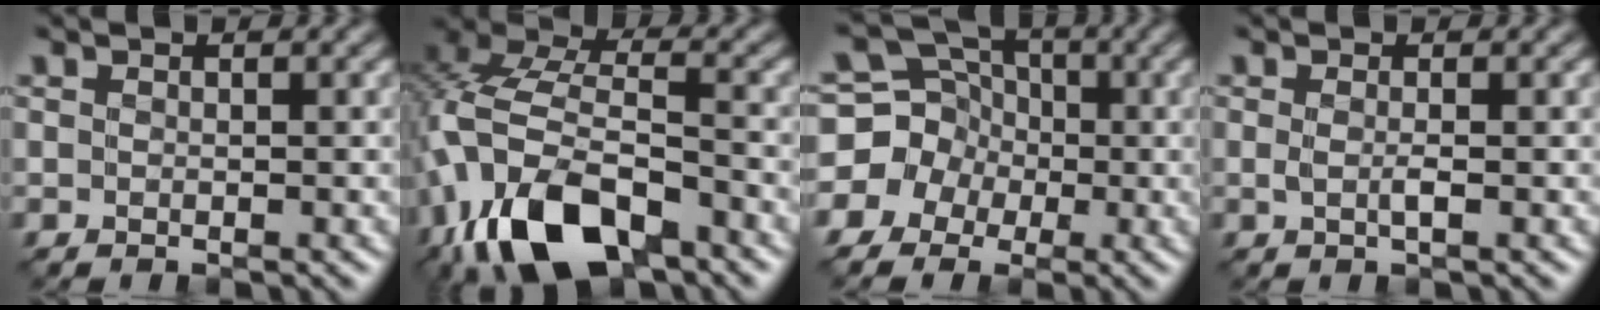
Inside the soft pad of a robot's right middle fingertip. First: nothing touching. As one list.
[{"total": 12.4, "force": [-6.8, 5.9, 8.5], "torque": [-0.170, 0.002, -0.136]}, {"total": 7.0, "force": [-1.4, 6.7, 1.8], "torque": [-0.033, 0.023, -0.057]}, {"total": 1.0, "force": [-0.1, 0.2, 1.0], "torque": [-0.025, -0.004, -0.003]}]